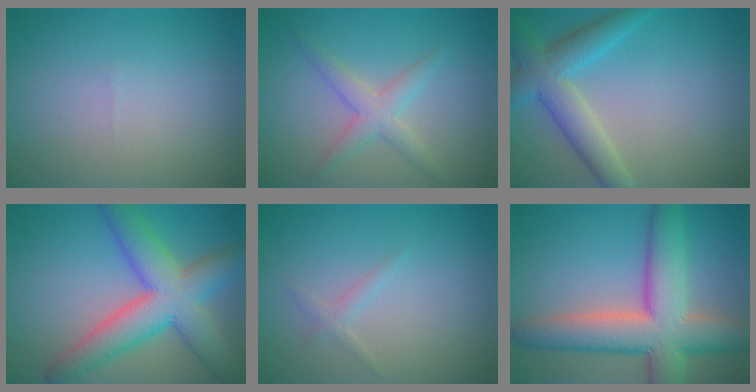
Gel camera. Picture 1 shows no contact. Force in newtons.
{"total": 2.7, "press": 2.7, "slide": 0.1}
{"total": 5.2, "press": 5.2, "slide": 0.3}
{"total": 8.4, "press": 8.4, "slide": 0.4}
{"total": 1.0, "press": 1.0, "slide": 0.0}
{"total": 9.9, "press": 9.8, "slide": 0.7}